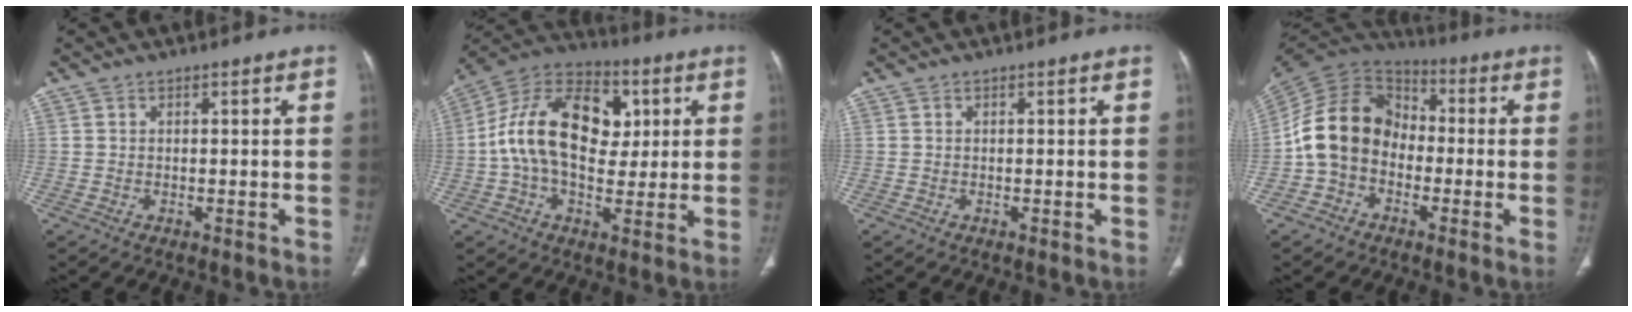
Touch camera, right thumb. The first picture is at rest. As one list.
[{"total": 19.7, "force": [2.8, 12.6, 14.9], "torque": [-0.242, 0.017, 0.041]}, {"total": 0.0}, {"total": 14.1, "force": [-2.5, 11.1, 8.3], "torque": [-0.142, 0.046, -0.061]}]